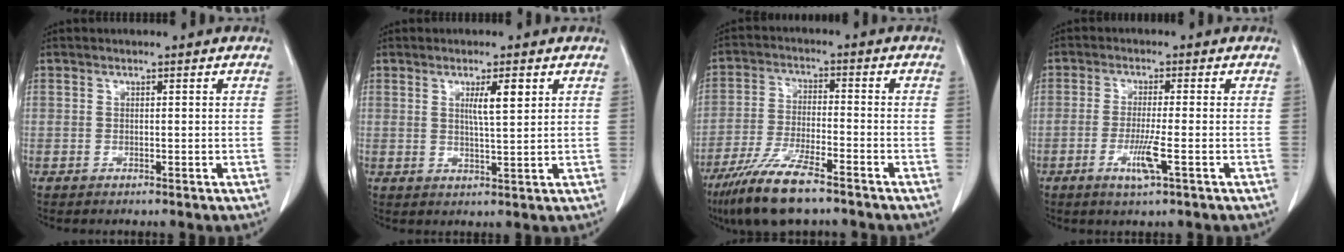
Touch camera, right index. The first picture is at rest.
{"total": 3.9, "force": [1.5, 0.2, 3.5], "torque": [-0.060, -0.002, 0.026]}
{"total": 11.2, "force": [-8.1, 1.9, 7.5], "torque": [-0.148, -0.026, -0.146]}
{"total": 4.8, "force": [-1.9, -0.1, 4.4], "torque": [-0.087, -0.012, -0.036]}